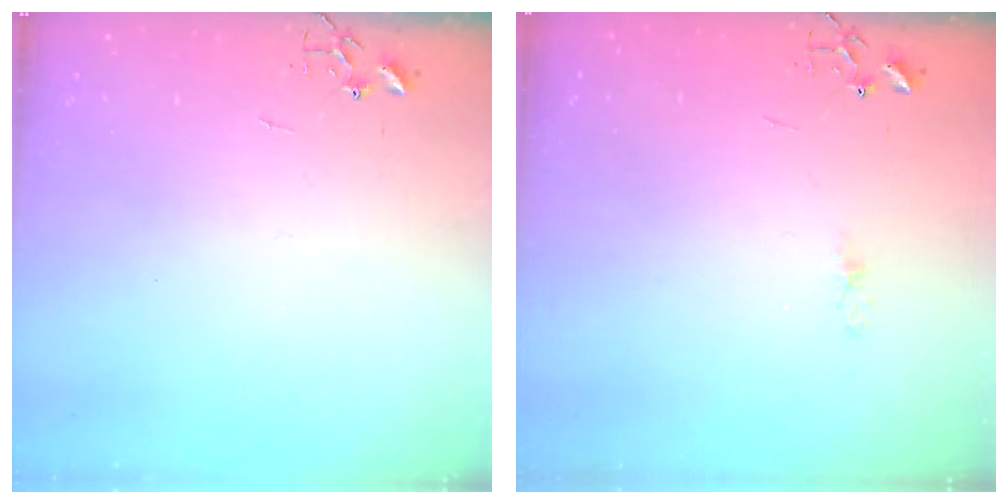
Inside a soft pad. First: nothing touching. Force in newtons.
{"total": 3.6, "press": 3.5, "slide": 0.5}